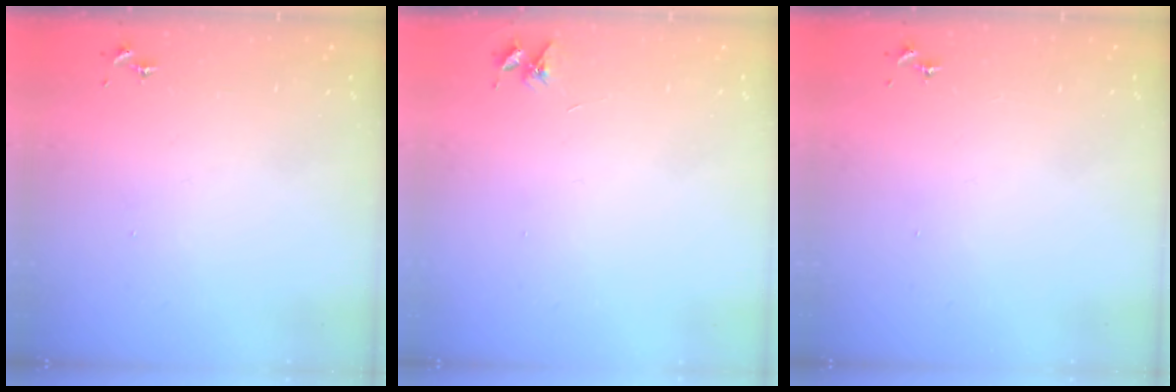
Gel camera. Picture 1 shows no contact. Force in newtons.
{"total": 3.6, "press": 3.6, "slide": 0.5}
{"total": 0.0}